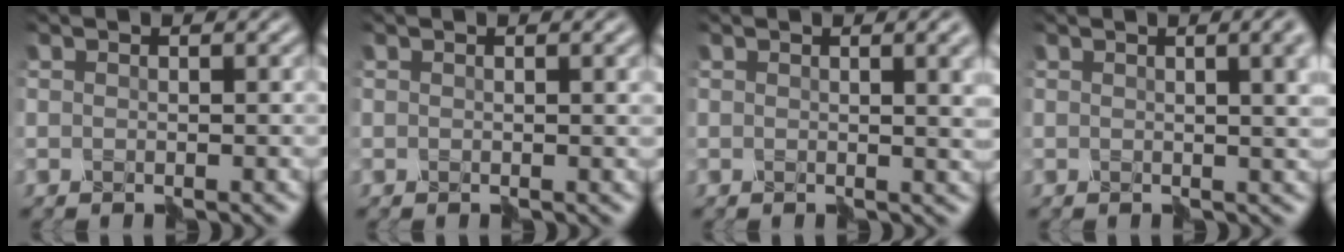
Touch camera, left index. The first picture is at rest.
{"total": 1.4, "force": [0.6, 0.4, 1.2], "torque": [-0.016, 0.007, 0.009]}
{"total": 6.5, "force": [1.9, 3.0, 5.4], "torque": [-0.033, 0.010, 0.027]}
{"total": 8.7, "force": [2.5, 4.6, 6.9], "torque": [-0.045, 0.024, 0.023]}